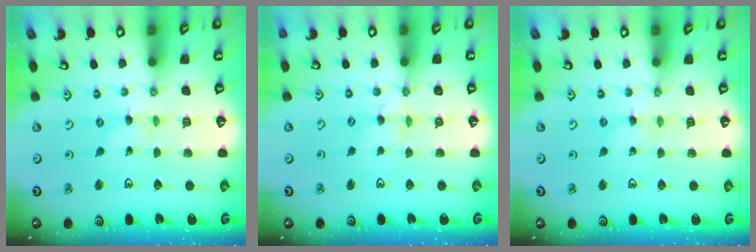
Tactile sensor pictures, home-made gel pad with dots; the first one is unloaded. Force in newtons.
{"total": 0.7, "press": 0.6, "slide": 0.2}
{"total": 1.9, "press": 1.9, "slide": 0.2}